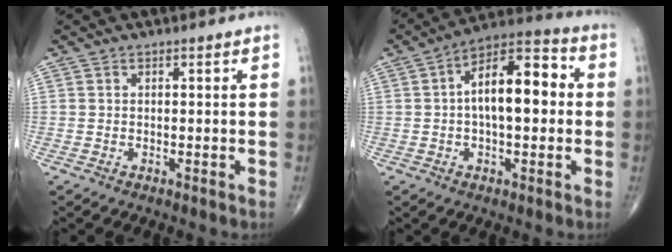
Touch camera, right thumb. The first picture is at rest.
{"total": 14.2, "force": [1.0, 6.7, 12.5], "torque": [-0.183, 0.036, 0.005]}